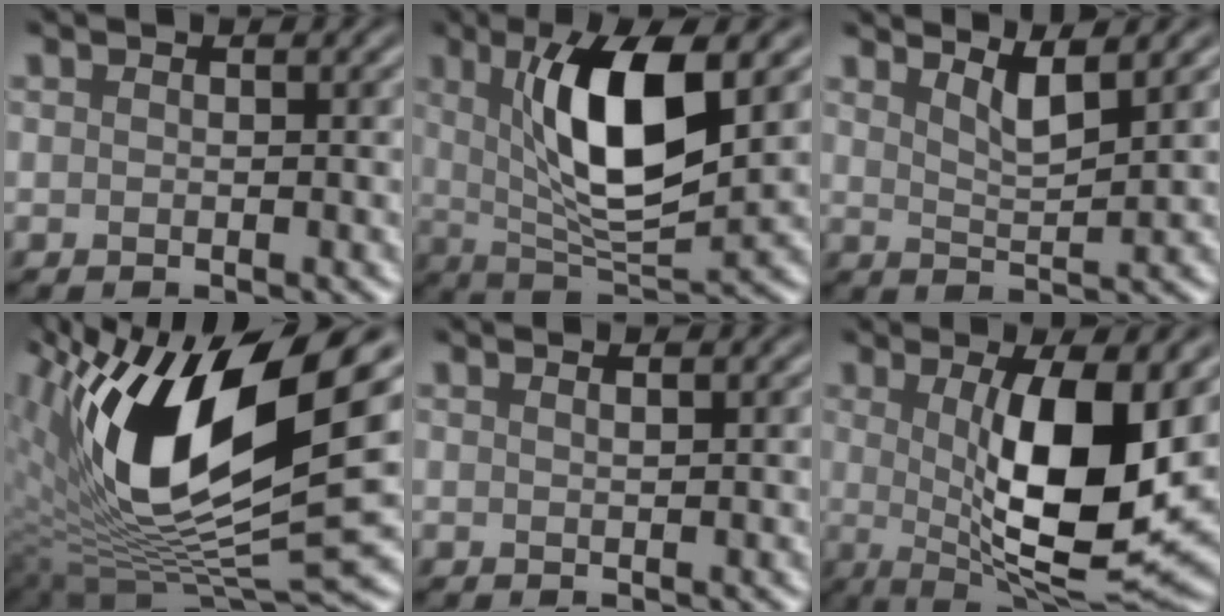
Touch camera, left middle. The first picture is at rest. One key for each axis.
{"total": 9.2, "fx": 2.4, "fy": 2.7, "fz": 8.4, "tx": -0.142, "ty": -0.008, "tz": 0.044}
{"total": 3.0, "fx": 2.1, "fy": 0.5, "fz": 2.0, "tx": -0.027, "ty": -0.002, "tz": 0.037}
{"total": 15.4, "fx": 4.5, "fy": 5.4, "fz": 13.6, "tx": -0.260, "ty": -0.006, "tz": 0.074}
{"total": 1.1, "fx": 0.6, "fy": 0.4, "fz": 0.8, "tx": -0.005, "ty": 0.001, "tz": 0.003}
{"total": 11.6, "fx": 1.1, "fy": 3.5, "fz": 11.0, "tx": -0.161, "ty": -0.012, "tz": 0.023}